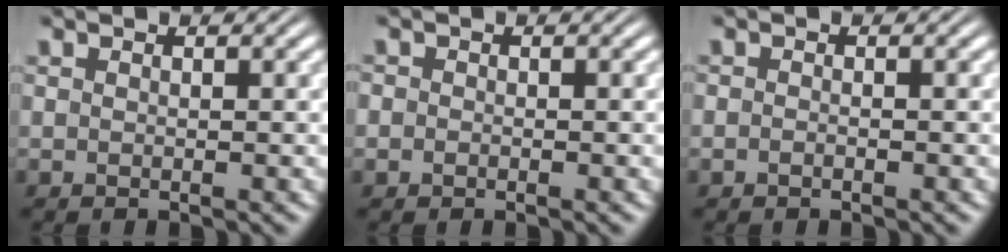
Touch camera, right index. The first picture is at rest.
{"total": 1.2, "force": [-0.3, 1.1, 0.2], "torque": [-0.008, -0.005, -0.008]}
{"total": 0.7, "force": [-0.5, 0.3, 0.3], "torque": [-0.007, -0.001, -0.011]}